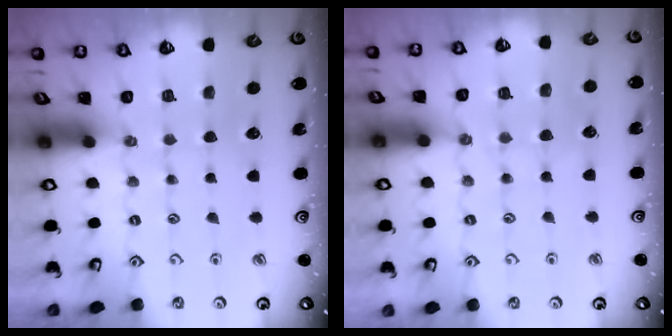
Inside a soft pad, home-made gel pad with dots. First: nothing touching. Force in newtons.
{"total": 4.7, "press": 4.6, "slide": 0.6}